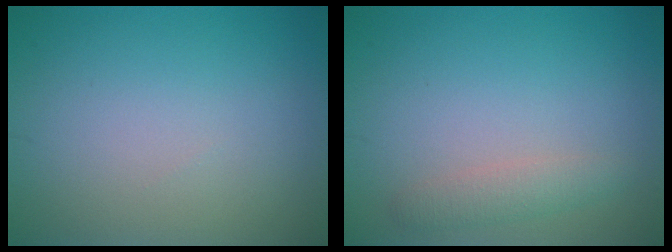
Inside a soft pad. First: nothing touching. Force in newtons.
{"total": 1.7, "press": 1.7, "slide": 0.0}